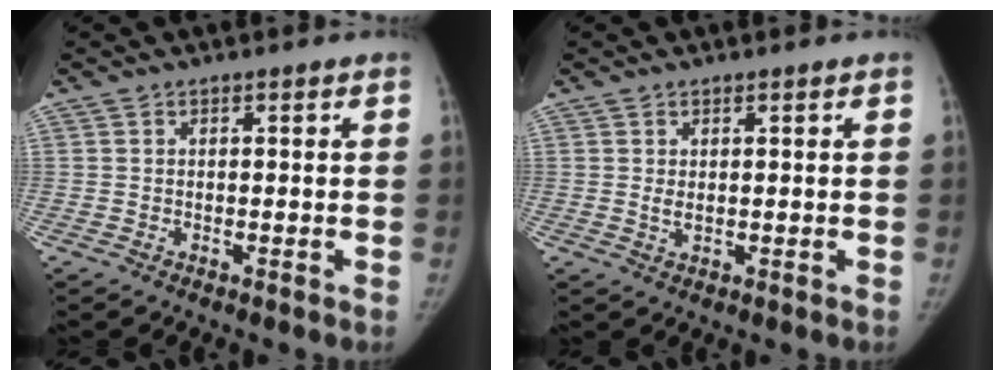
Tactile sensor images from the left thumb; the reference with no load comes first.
{"total": 1.3, "force": [0.3, 0.7, 1.1], "torque": [-0.019, -0.002, 0.011]}